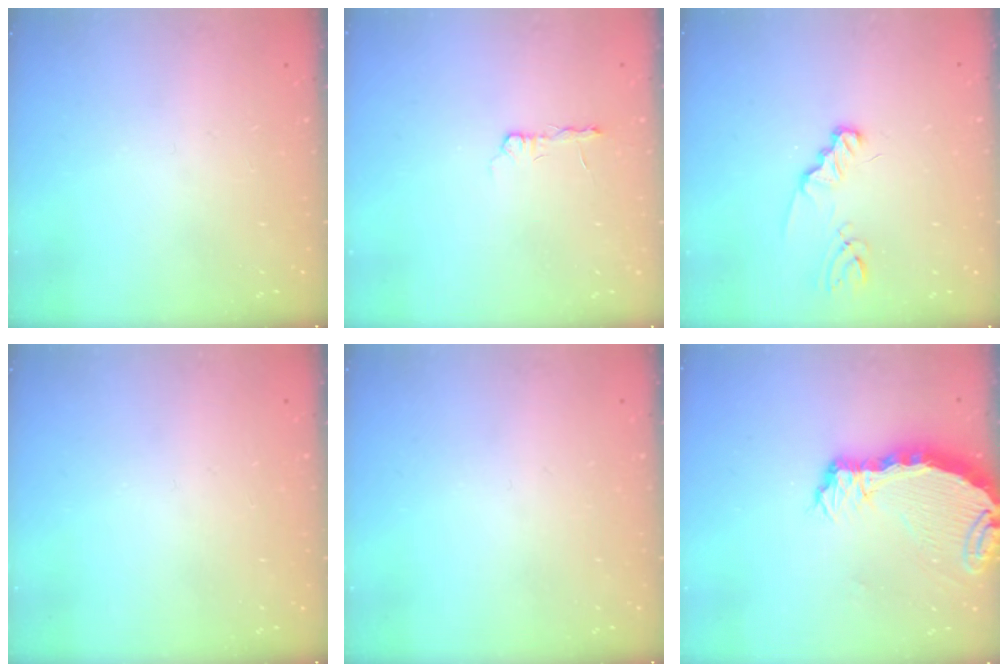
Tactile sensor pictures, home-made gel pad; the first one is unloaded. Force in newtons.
{"total": 2.7, "press": 2.7, "slide": 0.4}
{"total": 2.7, "press": 2.7, "slide": 0.4}
{"total": 0.0}
{"total": 0.0}
{"total": 6.9, "press": 6.9, "slide": 0.6}